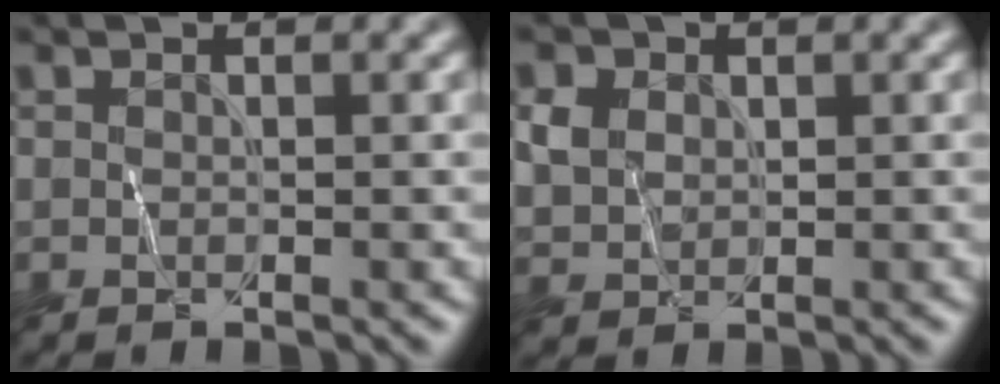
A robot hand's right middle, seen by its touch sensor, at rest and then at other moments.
{"total": 2.3, "force": [0.7, 1.9, 1.0], "torque": [-0.025, 0.000, 0.015]}